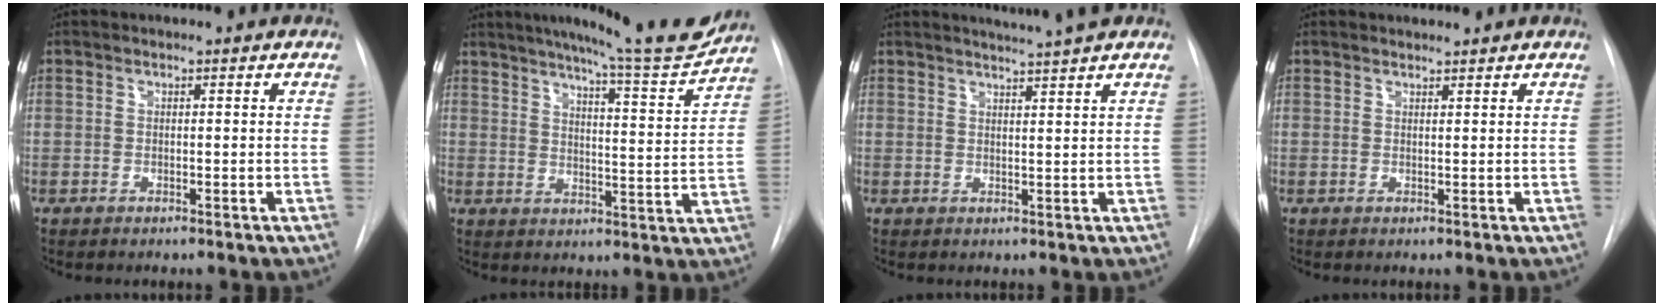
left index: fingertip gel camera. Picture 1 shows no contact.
{"total": 15.6, "force": [14.3, 0.5, 6.3], "torque": [-0.092, -0.046, 0.184]}
{"total": 4.7, "force": [4.1, -1.2, 2.0], "torque": [-0.033, -0.003, 0.058]}
{"total": 1.5, "force": [1.5, -0.1, 0.1], "torque": [-0.002, 0.007, 0.028]}